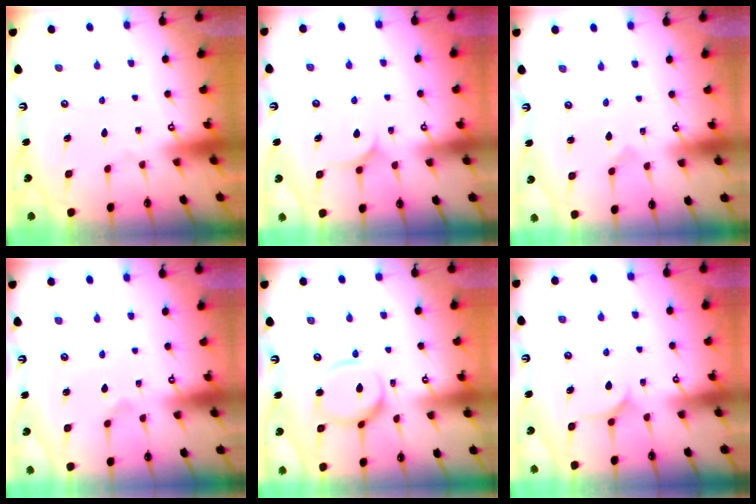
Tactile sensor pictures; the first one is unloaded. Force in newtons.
{"total": 7.6, "press": 7.6, "slide": 0.5}
{"total": 0.0}
{"total": 2.1, "press": 2.0, "slide": 0.4}
{"total": 12.2, "press": 12.2, "slide": 1.1}
{"total": 7.6, "press": 7.6, "slide": 0.5}